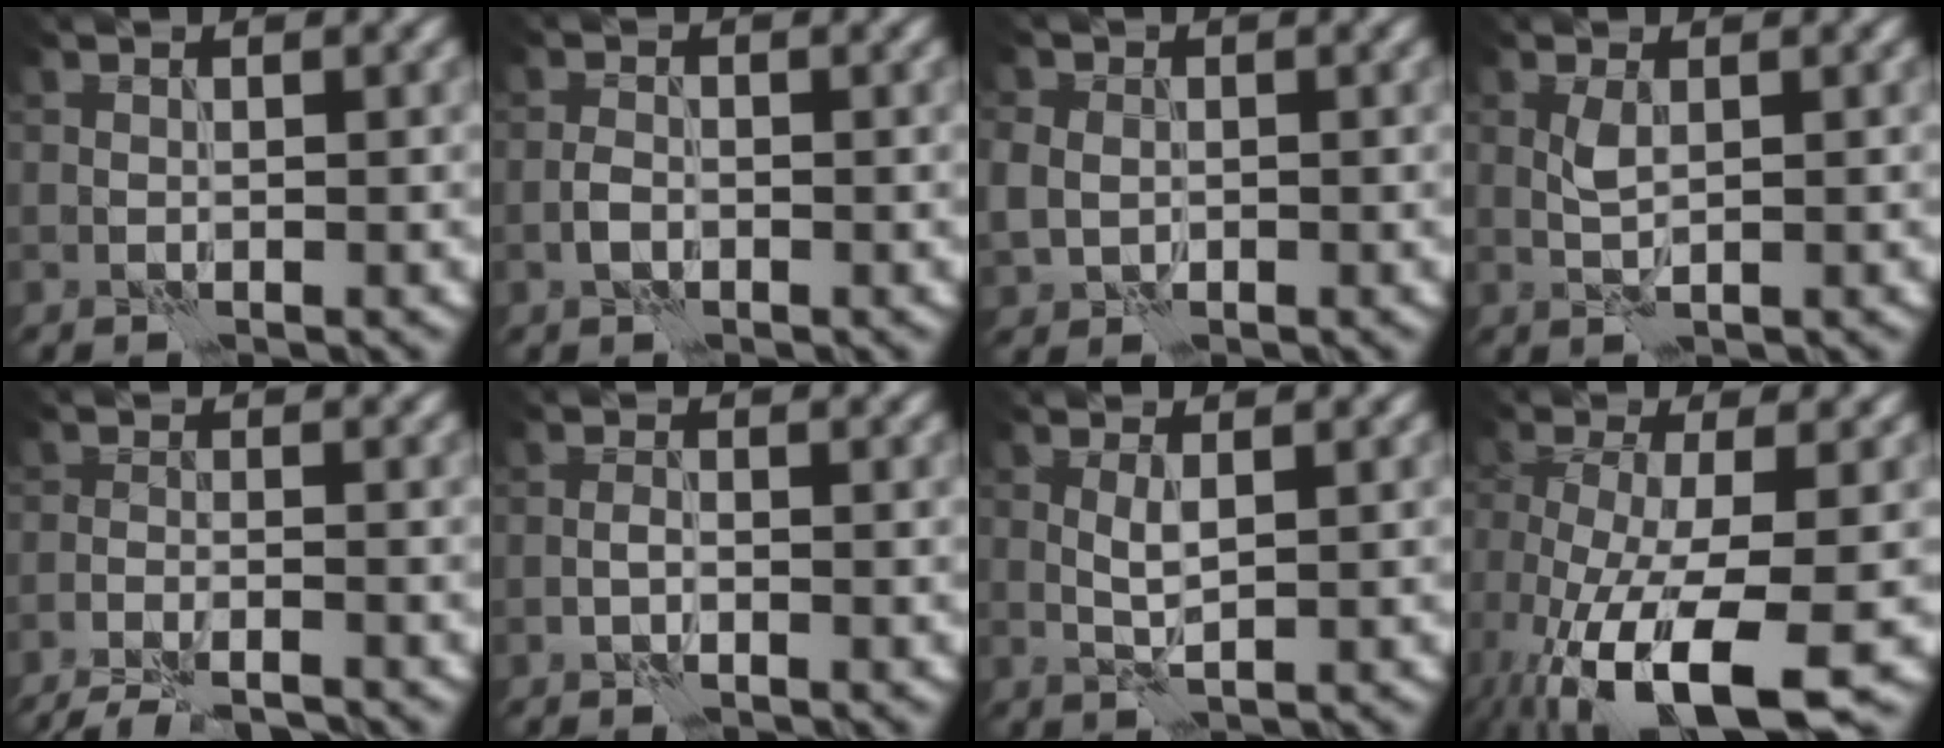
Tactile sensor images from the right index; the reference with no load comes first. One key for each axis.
{"total": 1.3, "fx": -0.6, "fy": 0.8, "fz": 0.9, "tx": -0.016, "ty": 0.004, "tz": -0.016}
{"total": 2.8, "fx": 0.0, "fy": 2.4, "fz": 1.4, "tx": -0.035, "ty": 0.005, "tz": 0.003}
{"total": 1.3, "fx": 0.3, "fy": 0.4, "fz": 1.3, "tx": -0.031, "ty": 0.003, "tz": 0.006}
{"total": 5.4, "fx": -4.9, "fy": 0.8, "fz": 2.0, "tx": -0.033, "ty": -0.009, "tz": -0.079}
{"total": 0.9, "fx": -0.5, "fy": 0.2, "fz": 0.6, "tx": -0.012, "ty": 0.005, "tz": -0.013}
{"total": 1.7, "fx": 0.4, "fy": 0.3, "fz": 1.6, "tx": -0.037, "ty": 0.001, "tz": 0.008}
{"total": 11.1, "fx": -5.0, "fy": 3.9, "fz": 9.1, "tx": -0.177, "ty": -0.030, "tz": -0.079}